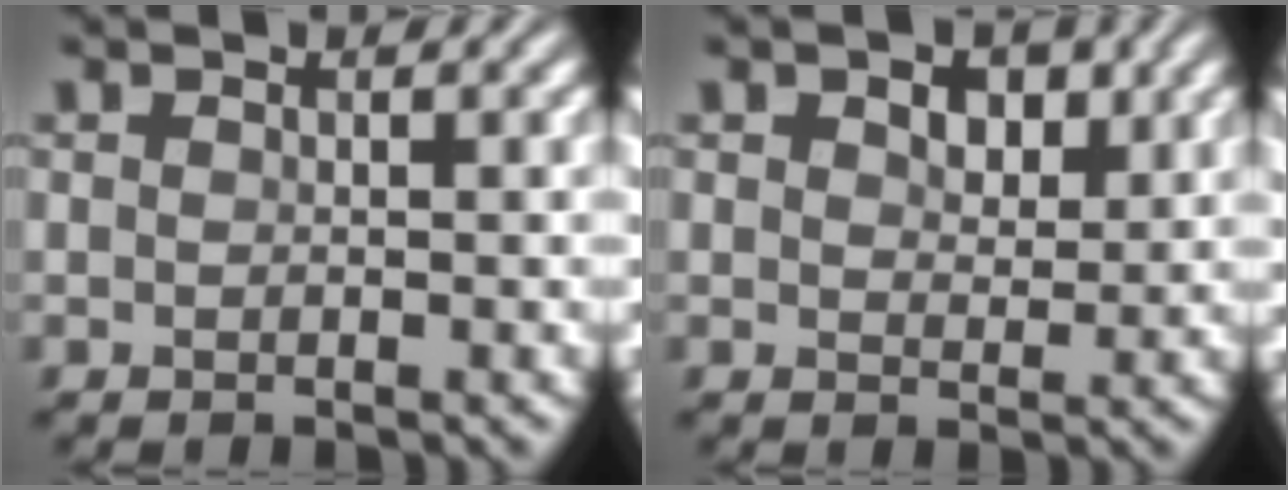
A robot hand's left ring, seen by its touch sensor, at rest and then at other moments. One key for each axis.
{"total": 2.7, "fx": 1.3, "fy": 1.7, "fz": 1.7, "tx": -0.027, "ty": -0.001, "tz": 0.020}